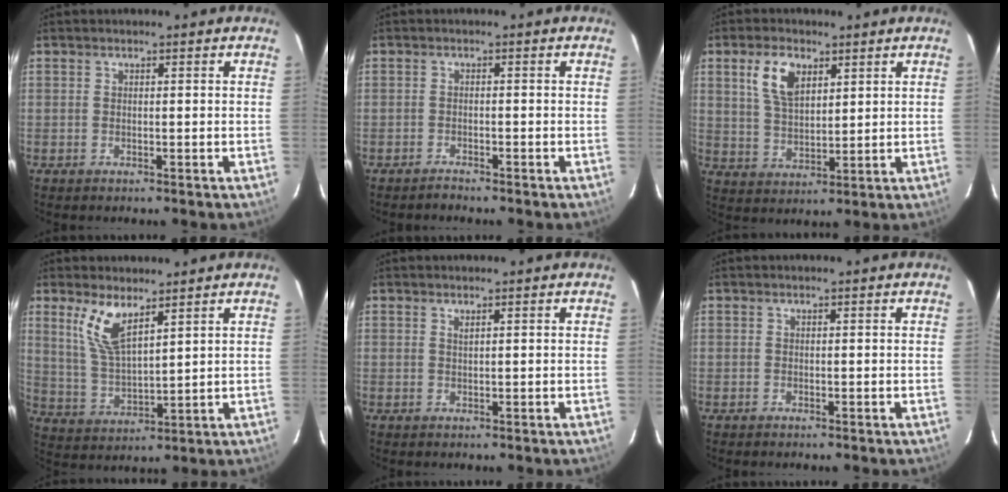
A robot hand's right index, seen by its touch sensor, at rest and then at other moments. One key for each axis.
{"total": 1.3, "fx": -1.3, "fy": 0.1, "fz": 0.2, "tx": -0.008, "ty": -0.001, "tz": -0.024}
{"total": 8.1, "fx": 3.8, "fy": 4.3, "fz": 5.7, "tx": -0.112, "ty": 0.012, "tz": 0.077}
{"total": 8.5, "fx": 5.2, "fy": 2.7, "fz": 6.1, "tx": -0.125, "ty": -0.003, "tz": 0.113}
{"total": 0.7, "fx": 0.5, "fy": 0.0, "fz": 0.4, "tx": -0.007, "ty": 0.000, "tz": 0.010}
{"total": 0.0}